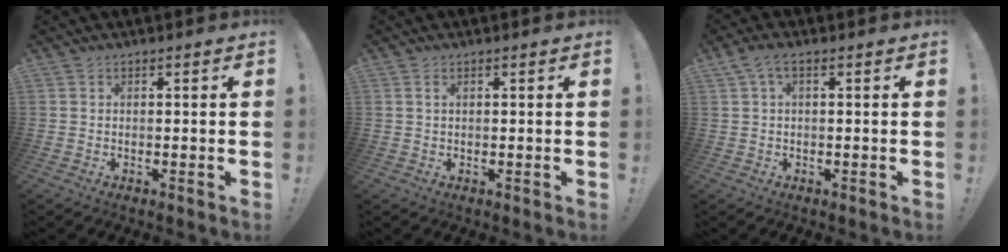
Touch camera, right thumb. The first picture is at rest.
{"total": 1.0, "force": [0.5, 0.4, 0.8], "torque": [-0.020, 0.003, 0.010]}
{"total": 3.3, "force": [1.0, 1.4, 2.8], "torque": [-0.058, 0.002, 0.019]}